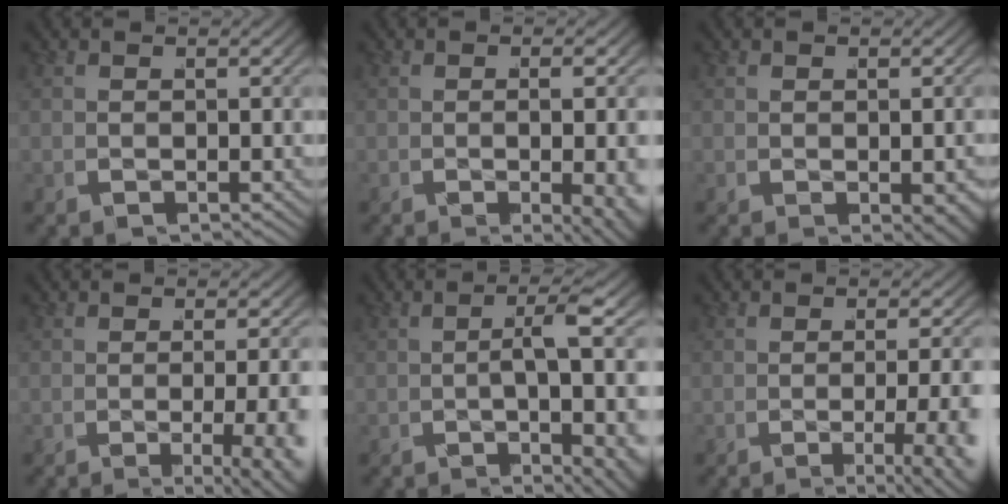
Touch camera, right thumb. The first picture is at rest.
{"total": 4.5, "force": [-0.9, 1.1, 4.2], "torque": [-0.056, -0.008, -0.011]}
{"total": 1.1, "force": [-0.2, 0.5, 0.9], "torque": [-0.015, -0.010, 0.006]}
{"total": 6.3, "force": [-2.0, 2.0, 5.6], "torque": [-0.074, -0.004, -0.033]}
{"total": 5.7, "force": [-0.8, 1.1, 5.5], "torque": [-0.082, 0.011, -0.019]}
{"total": 6.0, "force": [-2.1, 1.8, 5.3], "torque": [-0.070, 0.000, -0.038]}